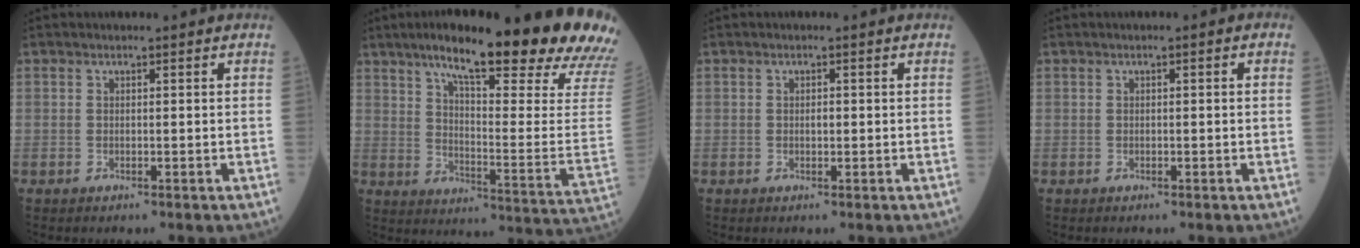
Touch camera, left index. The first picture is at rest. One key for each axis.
{"total": 27.4, "fx": 21.5, "fy": 2.5, "fz": 16.8, "tx": -0.225, "ty": -0.045, "tz": 0.272}
{"total": 0.9, "fx": 0.0, "fy": 0.4, "fz": 0.8, "tx": -0.015, "ty": 0.001, "tz": 0.001}
{"total": 0.9, "fx": 0.1, "fy": 0.2, "fz": 0.8, "tx": -0.009, "ty": 0.004, "tz": -0.001}